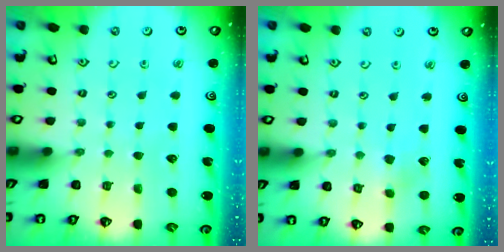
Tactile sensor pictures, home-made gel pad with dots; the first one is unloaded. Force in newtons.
{"total": 2.9, "press": 2.9, "slide": 0.4}